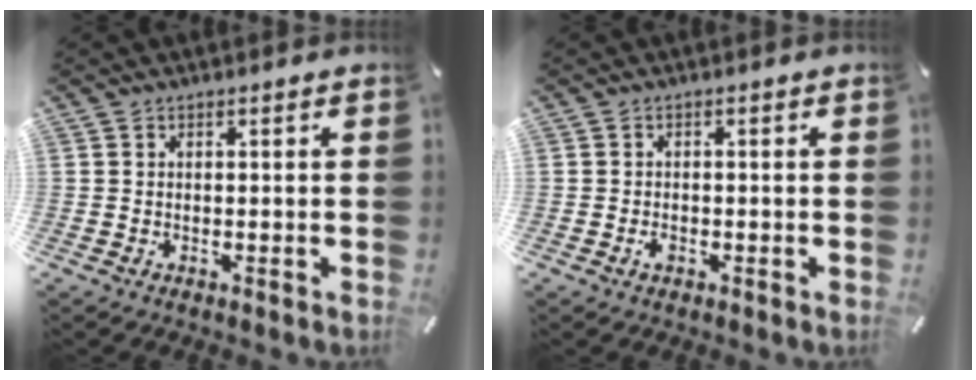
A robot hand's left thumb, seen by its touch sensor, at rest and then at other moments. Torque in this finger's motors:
{"motor_torque": [0.05, 0.83, 0.06, 0.12, -0.01]}